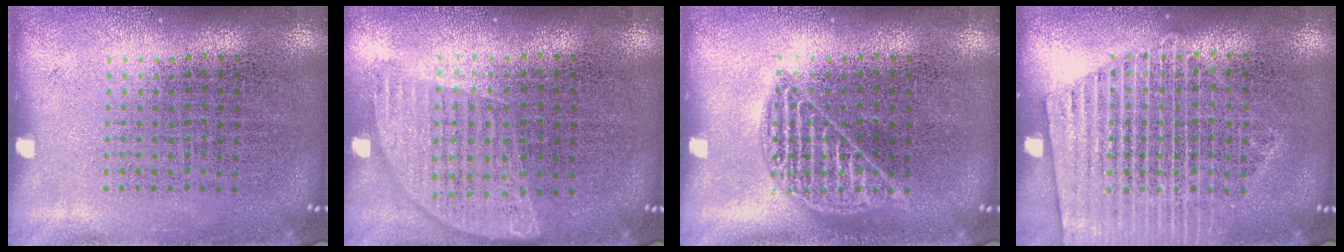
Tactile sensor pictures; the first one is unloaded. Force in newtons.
{"total": 0.9, "press": 0.9, "slide": 0.2}
{"total": 1.7, "press": 1.7, "slide": 0.1}
{"total": 1.8, "press": 1.8, "slide": 0.3}